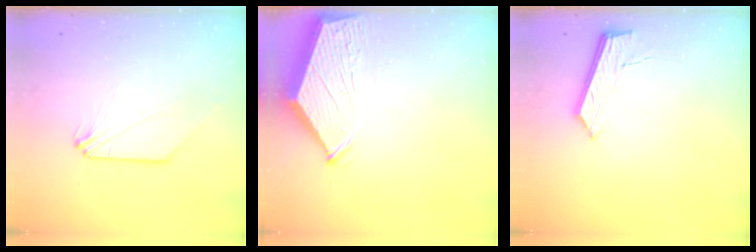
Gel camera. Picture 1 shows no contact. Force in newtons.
{"total": 3.6, "press": 3.6, "slide": 0.6}
{"total": 5.8, "press": 5.7, "slide": 0.7}